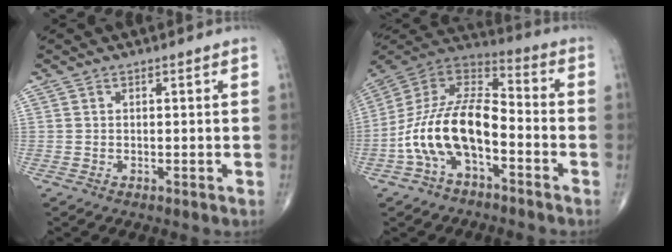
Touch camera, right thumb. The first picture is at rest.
{"total": 16.8, "force": [-5.5, 8.6, 13.3], "torque": [-0.249, 0.065, -0.106]}